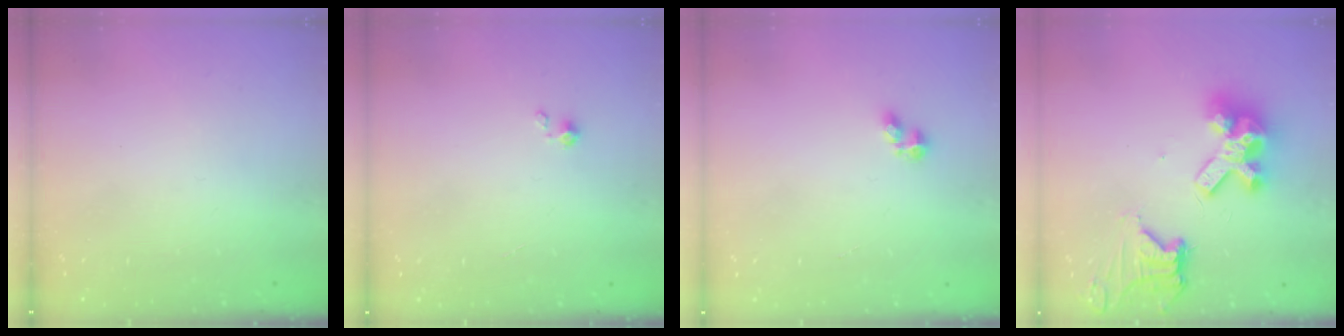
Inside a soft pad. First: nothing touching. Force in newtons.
{"total": 0.0}
{"total": 2.6, "press": 2.5, "slide": 0.5}
{"total": 14.2, "press": 14.2, "slide": 1.1}